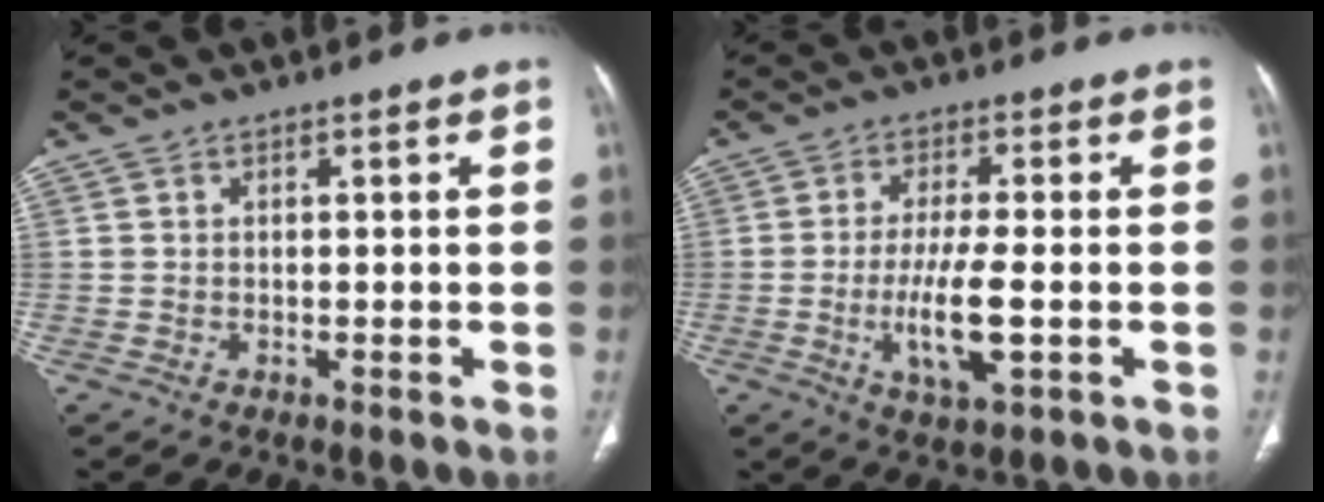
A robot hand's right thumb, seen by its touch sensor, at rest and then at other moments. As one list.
[{"total": 8.6, "force": [-1.9, 2.1, 8.2], "torque": [-0.164, -0.007, -0.035]}]